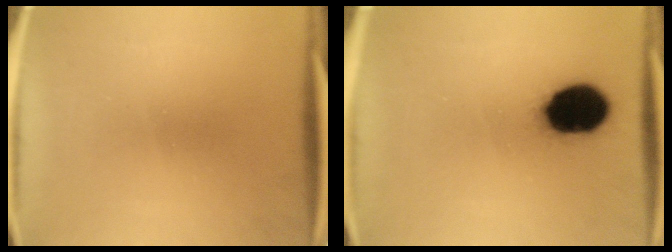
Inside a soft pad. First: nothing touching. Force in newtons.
{"total": 15.3}